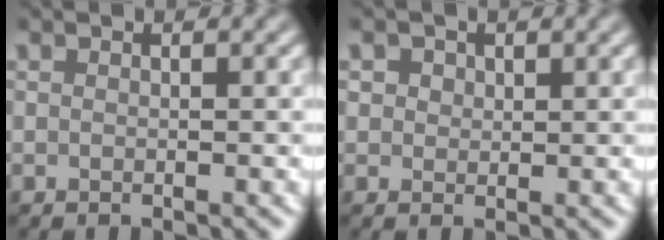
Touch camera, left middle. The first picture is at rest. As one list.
[{"total": 1.6, "force": [0.8, 1.3, 0.4], "torque": [-0.009, 0.000, 0.012]}]